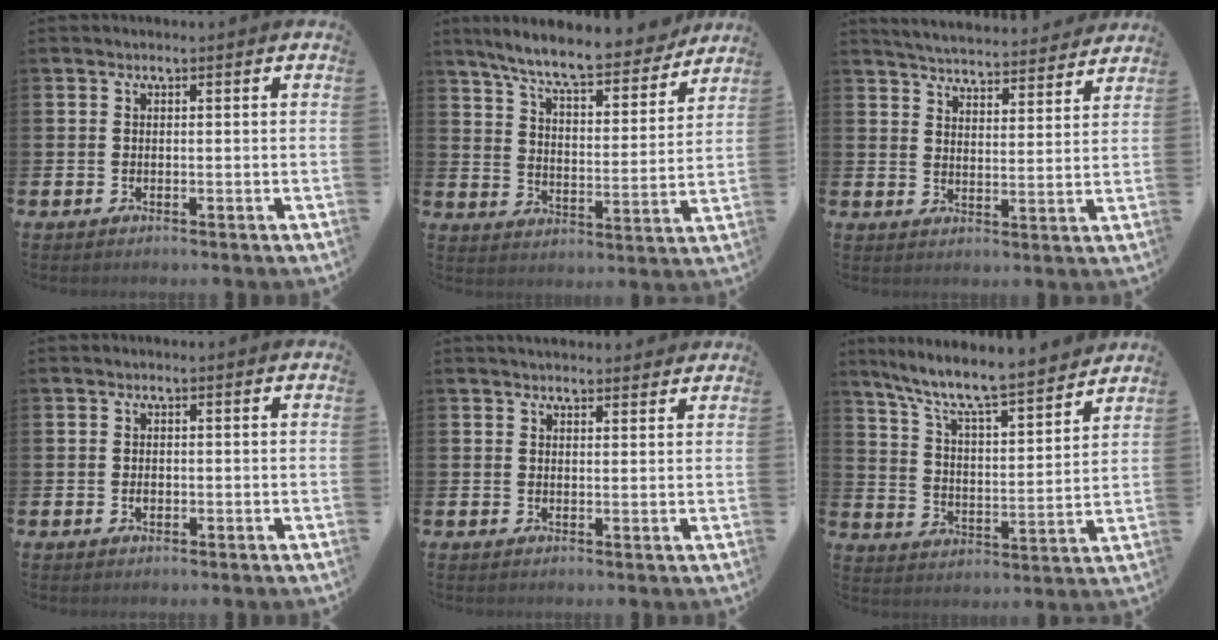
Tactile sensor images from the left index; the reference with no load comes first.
{"total": 8.7, "force": [7.9, 1.2, 3.4], "torque": [-0.095, -0.050, 0.135]}
{"total": 5.2, "force": [5.2, 0.5, 0.2], "torque": [-0.023, -0.043, 0.089]}
{"total": 0.8, "force": [-0.3, 0.6, 0.6], "torque": [-0.010, 0.003, -0.006]}
{"total": 2.3, "force": [2.3, 0.5, 0.2], "torque": [0.001, -0.011, 0.040]}
{"total": 8.6, "force": [7.8, 0.7, 3.5], "torque": [-0.097, -0.062, 0.130]}